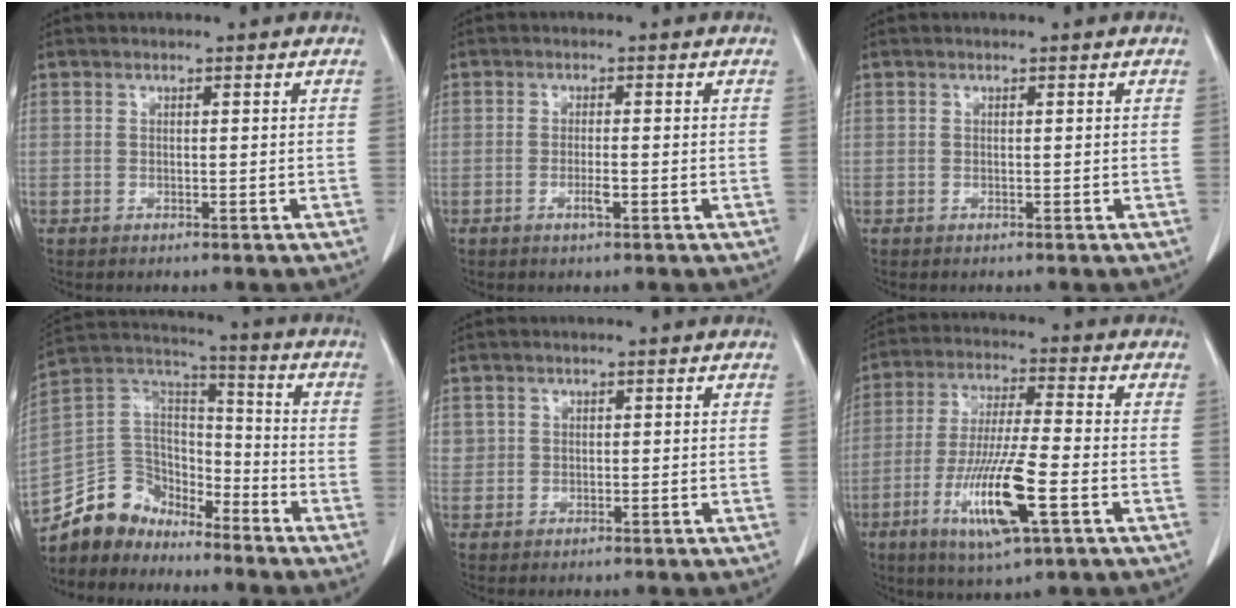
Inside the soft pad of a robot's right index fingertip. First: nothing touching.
{"total": 2.0, "force": [-0.8, 0.2, 1.8], "torque": [-0.034, -0.002, -0.014]}
{"total": 0.0}
{"total": 11.2, "force": [-9.4, 5.8, 1.7], "torque": [-0.040, 0.059, -0.178]}
{"total": 1.5, "force": [0.6, 1.4, 0.1], "torque": [0.012, 0.003, 0.007]}
{"total": 13.5, "force": [-4.8, 1.2, 12.5], "torque": [-0.246, -0.023, -0.086]}